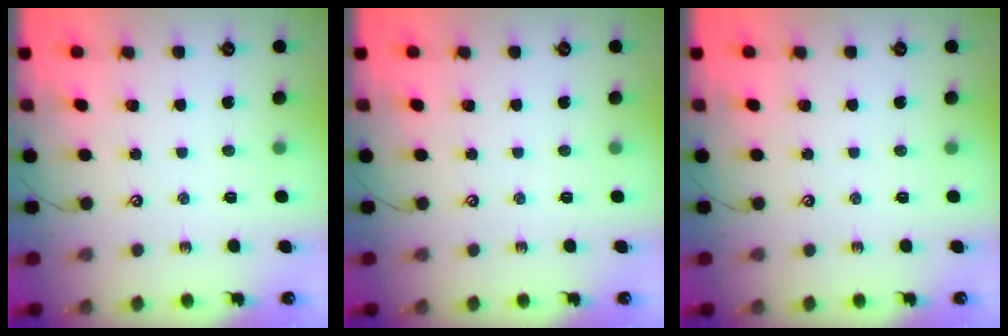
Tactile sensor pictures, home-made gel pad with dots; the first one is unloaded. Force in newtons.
{"total": 0.0}
{"total": 0.0}